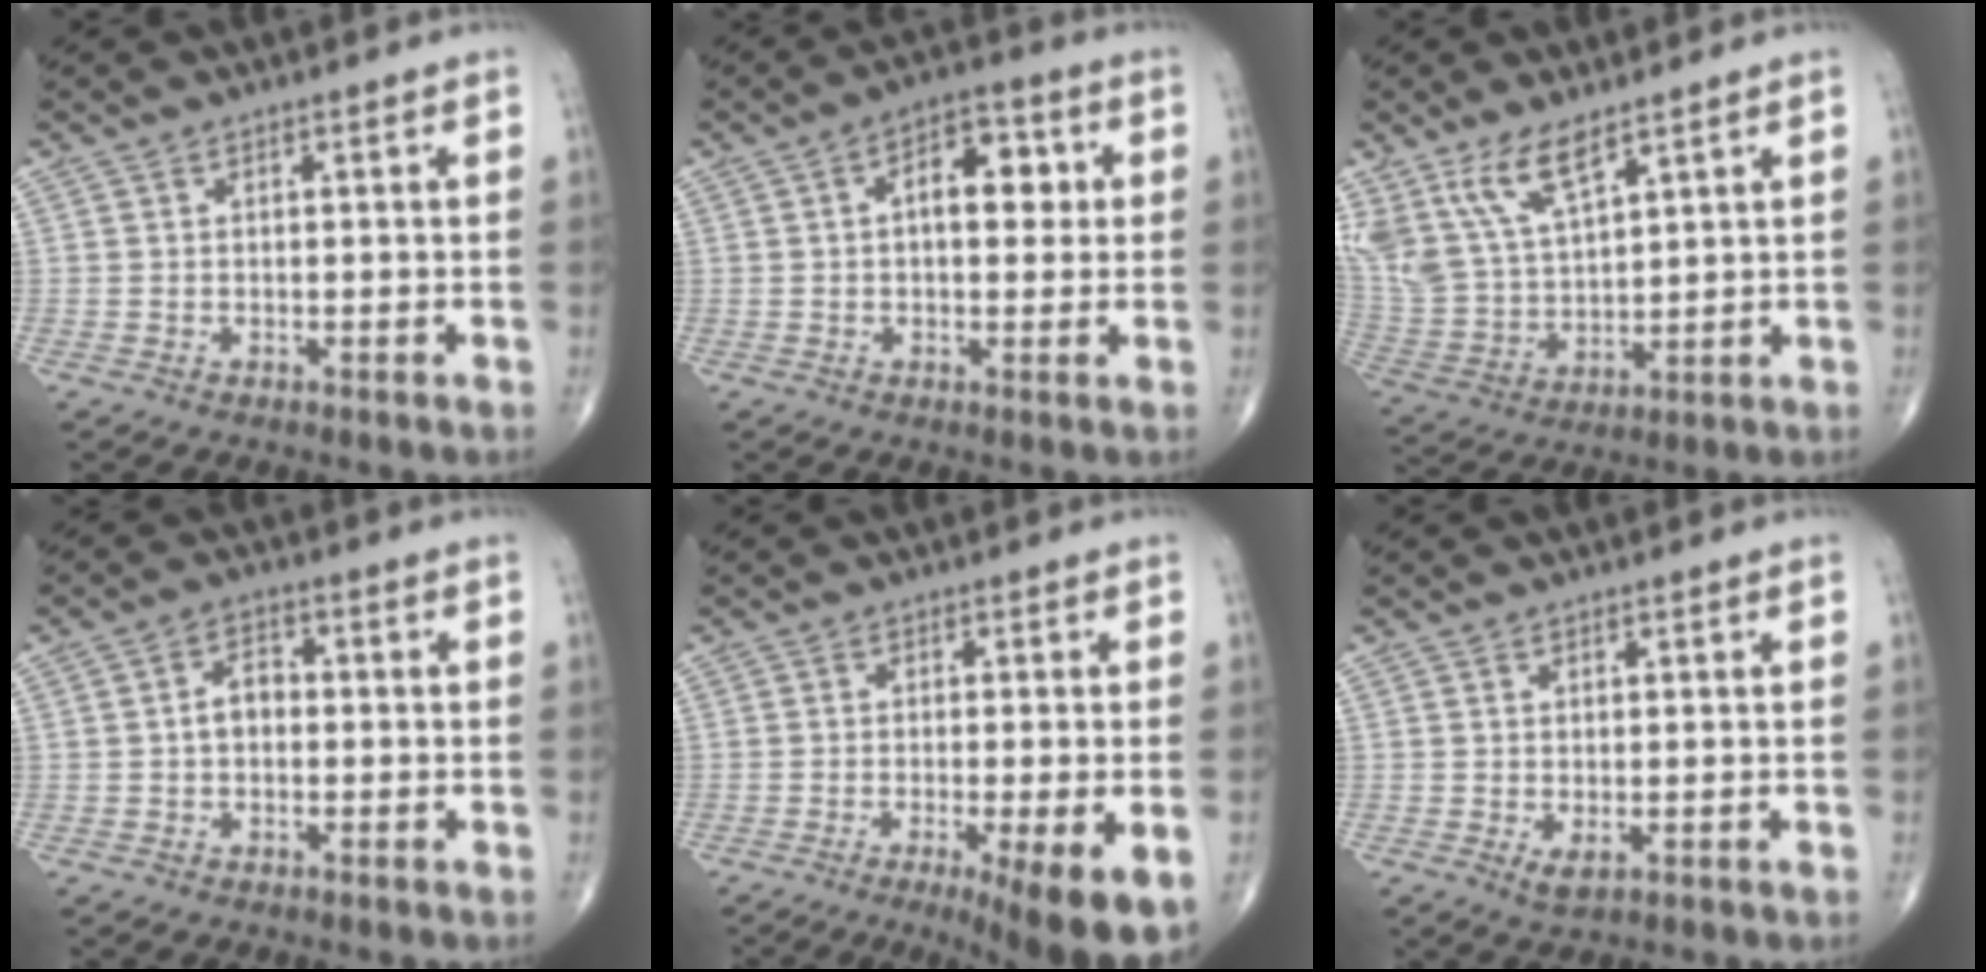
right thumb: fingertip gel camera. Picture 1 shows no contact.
{"total": 8.7, "force": [1.4, 4.9, 7.1], "torque": [-0.078, 0.017, 0.015]}
{"total": 12.6, "force": [8.1, 5.1, 8.2], "torque": [-0.160, -0.028, 0.180]}
{"total": 3.4, "force": [-0.4, 2.4, 2.4], "torque": [-0.032, 0.017, -0.015]}
{"total": 11.1, "force": [-5.4, 1.4, 9.5], "torque": [-0.116, -0.012, -0.081]}
{"total": 1.9, "force": [-0.4, 0.8, 1.7], "torque": [-0.030, -0.007, -0.002]}